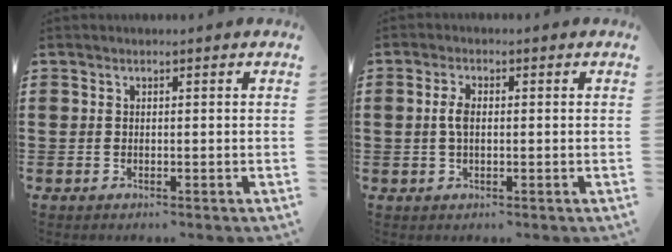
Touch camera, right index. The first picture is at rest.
{"total": 3.1, "force": [0.2, 1.4, 2.8], "torque": [-0.064, 0.002, -0.001]}